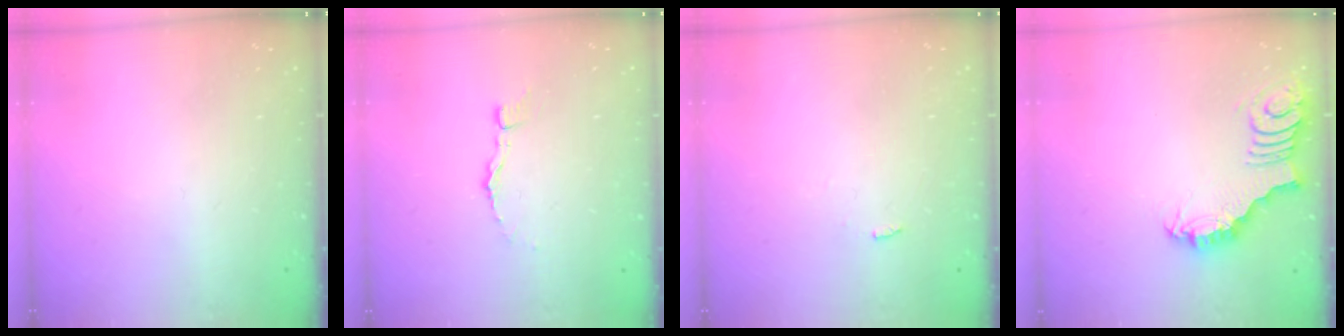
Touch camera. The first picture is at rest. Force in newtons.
{"total": 4.0, "press": 4.0, "slide": 0.1}
{"total": 1.9, "press": 1.9, "slide": 0.1}
{"total": 3.0, "press": 3.0, "slide": 0.0}